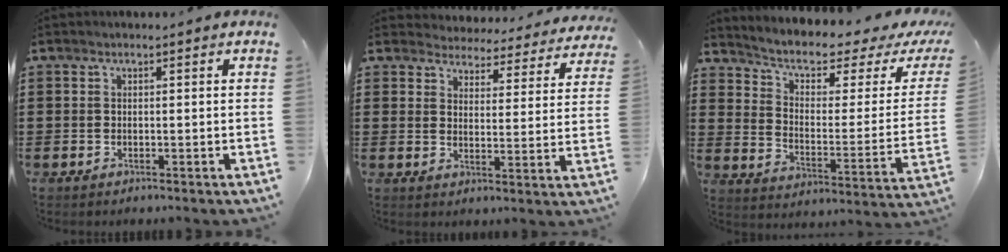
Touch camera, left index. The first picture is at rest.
{"total": 4.2, "force": [4.2, 0.4, 0.0], "torque": [-0.017, -0.036, 0.069]}
{"total": 4.2, "force": [2.3, 1.8, 3.1], "torque": [-0.075, -0.015, 0.031]}